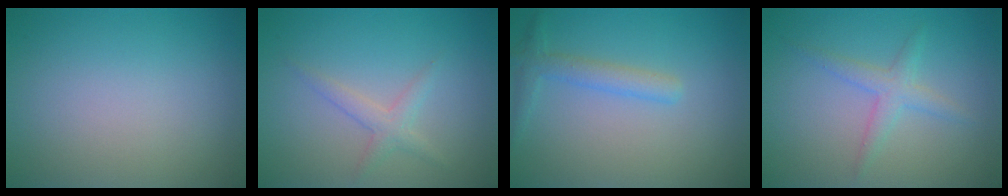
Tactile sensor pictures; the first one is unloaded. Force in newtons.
{"total": 1.8, "press": 1.8, "slide": 0.1}
{"total": 2.2, "press": 2.2, "slide": 0.1}
{"total": 2.1, "press": 2.1, "slide": 0.1}